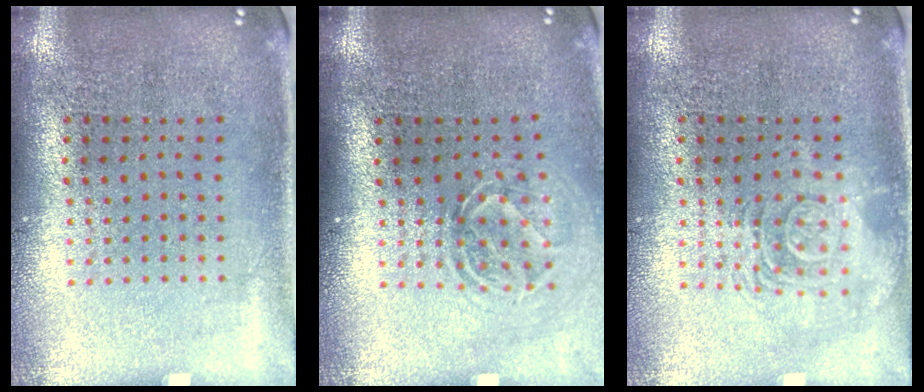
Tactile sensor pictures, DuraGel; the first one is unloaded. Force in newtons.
{"total": 1.6, "press": 1.2, "slide": 1.1}
{"total": 2.8, "press": 2.7, "slide": 0.4}